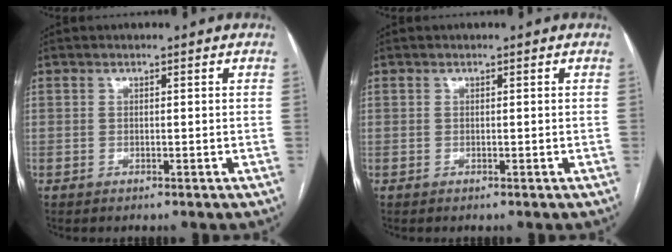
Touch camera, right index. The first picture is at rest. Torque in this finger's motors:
{"motor_torque": [0.04, 0.01, 0.00, 0.01]}